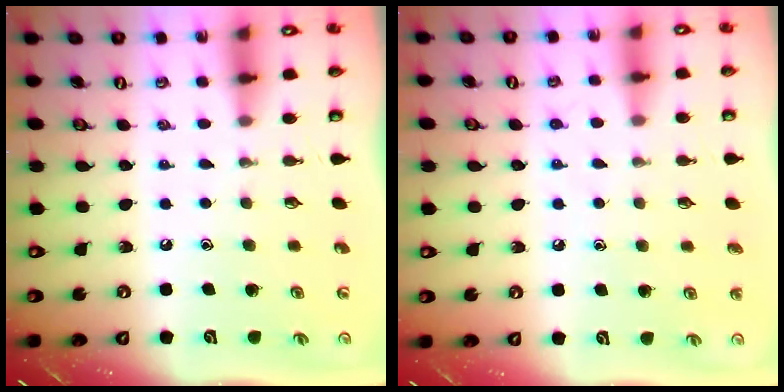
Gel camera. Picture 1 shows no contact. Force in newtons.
{"total": 6.2, "press": 6.2, "slide": 0.9}